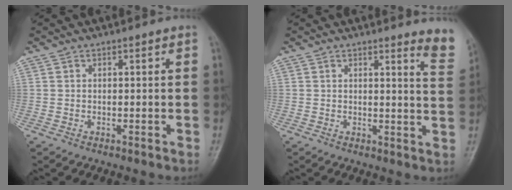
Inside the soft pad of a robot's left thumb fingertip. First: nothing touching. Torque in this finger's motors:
{"motor_torque": [0.16, -0.20, 0.05, -0.04, 0.04]}